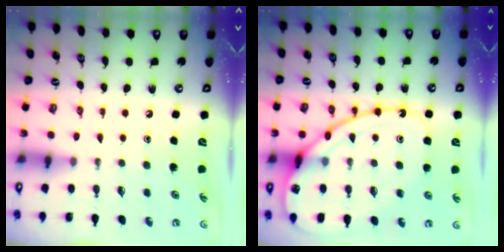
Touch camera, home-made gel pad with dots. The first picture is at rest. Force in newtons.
{"total": 16.4, "press": 16.3, "slide": 1.6}